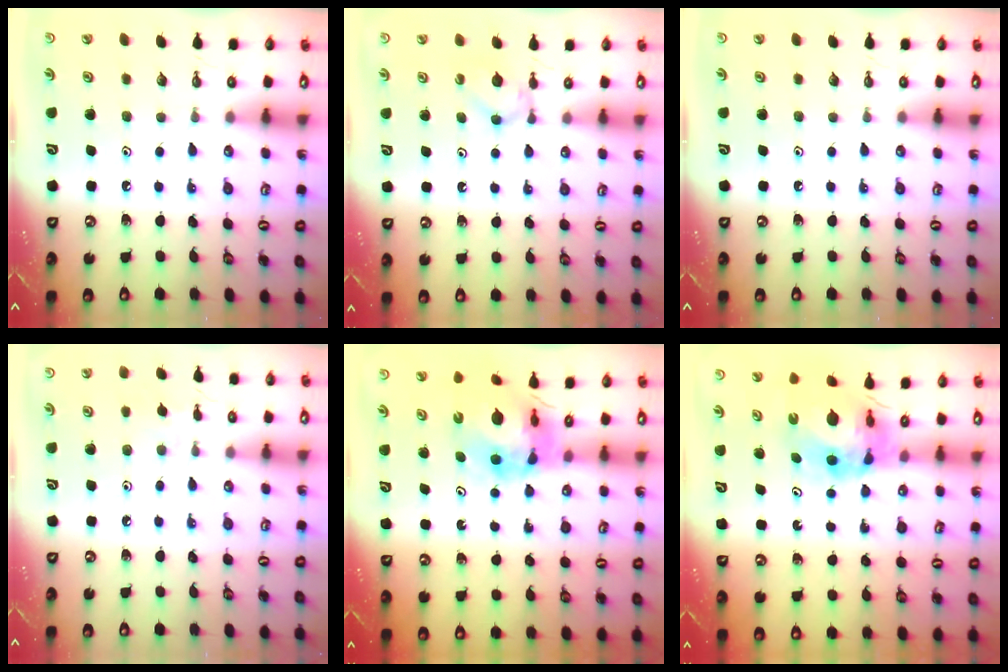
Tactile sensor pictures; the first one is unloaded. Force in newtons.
{"total": 3.0, "press": 2.9, "slide": 0.5}
{"total": 0.0}
{"total": 3.4, "press": 3.3, "slide": 0.7}
{"total": 11.5, "press": 11.4, "slide": 1.3}
{"total": 9.6, "press": 9.5, "slide": 1.0}